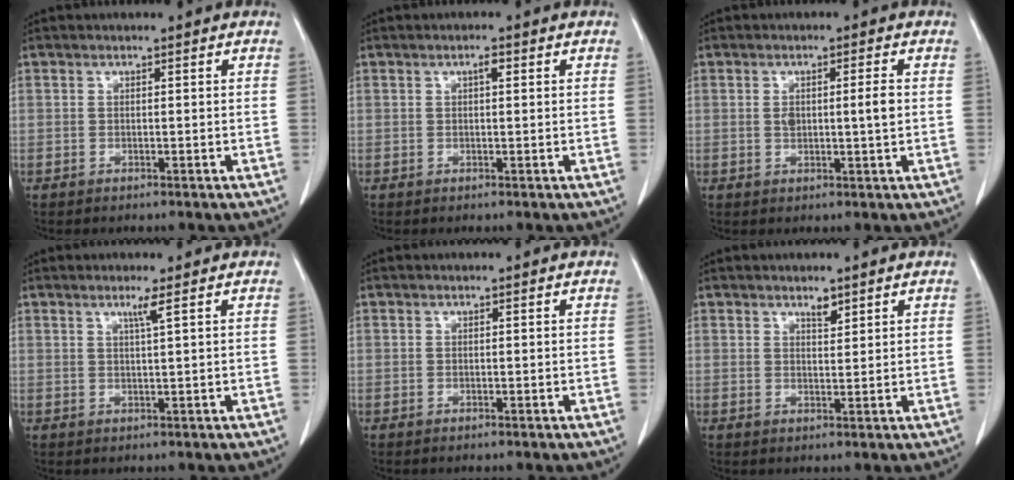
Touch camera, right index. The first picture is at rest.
{"total": 1.2, "force": [0.4, 0.3, 1.1], "torque": [-0.018, 0.003, 0.006]}
{"total": 3.8, "force": [0.4, 0.5, 3.8], "torque": [-0.066, 0.004, 0.010]}
{"total": 1.8, "force": [0.9, -0.6, 1.4], "torque": [-0.032, -0.005, 0.021]}
{"total": 0.0}
{"total": 1.7, "force": [1.4, 0.5, 0.8], "torque": [-0.013, -0.005, 0.023]}